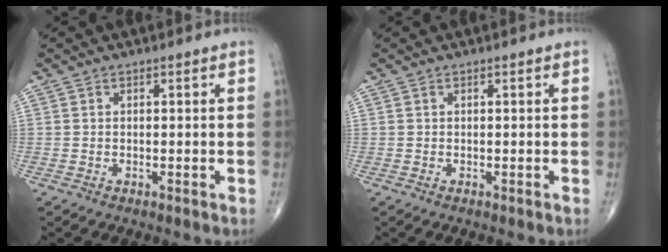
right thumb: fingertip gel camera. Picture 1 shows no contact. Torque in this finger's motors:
{"motor_torque": [0.01, 0.00, 0.02, -0.02, 0.00]}